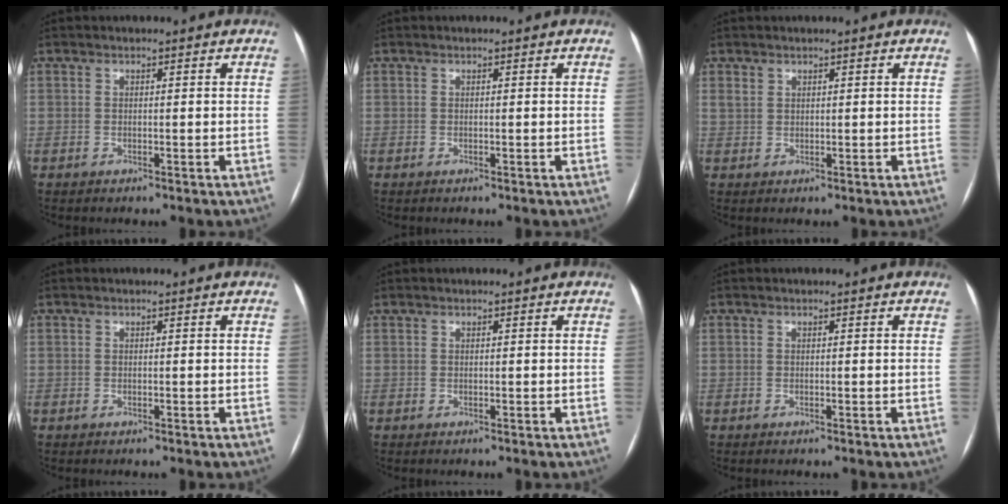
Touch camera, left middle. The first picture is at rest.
{"total": 0.0}
{"total": 1.0, "force": [0.8, 0.6, 0.1], "torque": [0.001, 0.004, 0.015]}
{"total": 0.0}
{"total": 0.0}
{"total": 0.0}